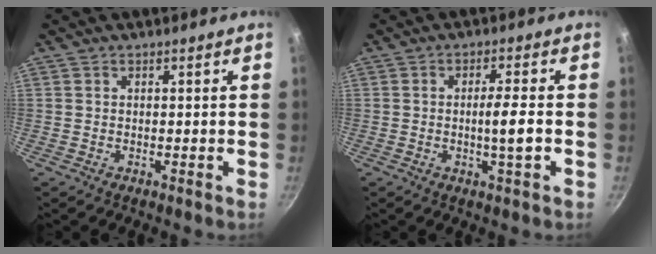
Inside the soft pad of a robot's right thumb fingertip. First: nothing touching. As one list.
[{"total": 5.1, "force": [-1.0, 0.2, 5.0], "torque": [-0.089, 0.005, -0.018]}]